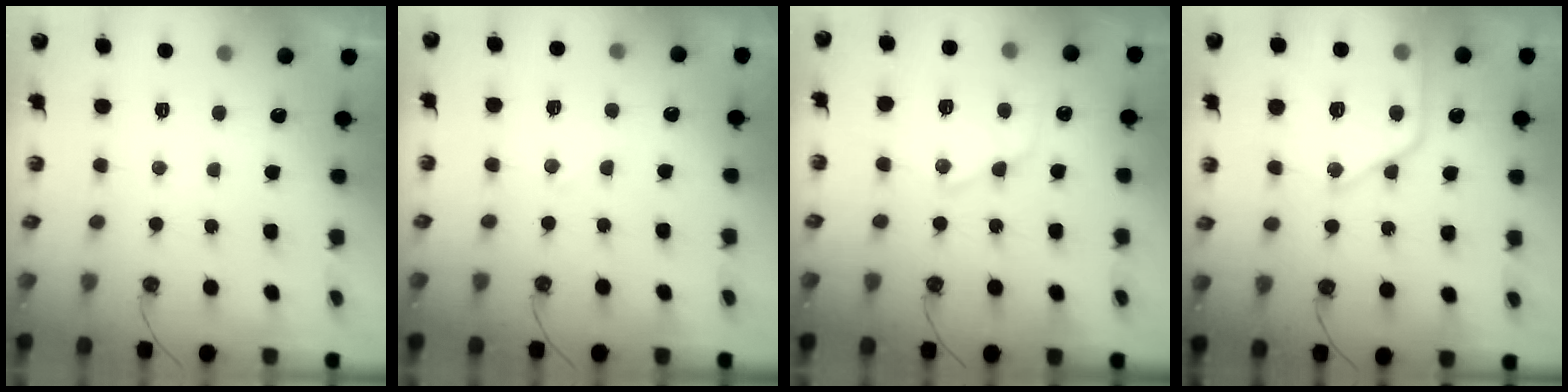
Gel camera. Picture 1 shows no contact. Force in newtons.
{"total": 5.6, "press": 5.6, "slide": 0.3}
{"total": 13.7, "press": 13.7, "slide": 1.2}
{"total": 17.4, "press": 17.3, "slide": 1.6}